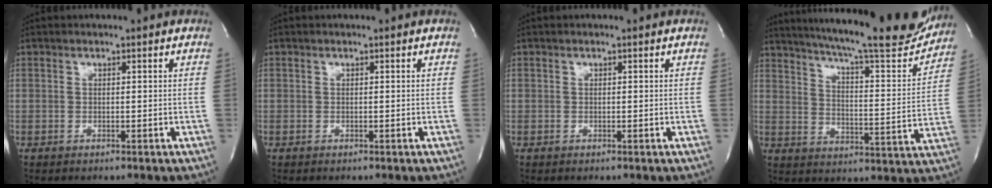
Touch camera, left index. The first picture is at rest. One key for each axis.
{"total": 0.0}
{"total": 0.0}
{"total": 23.8, "fx": 21.4, "fy": 2.2, "fz": 10.3, "tx": -0.165, "ty": -0.053, "tz": 0.277}